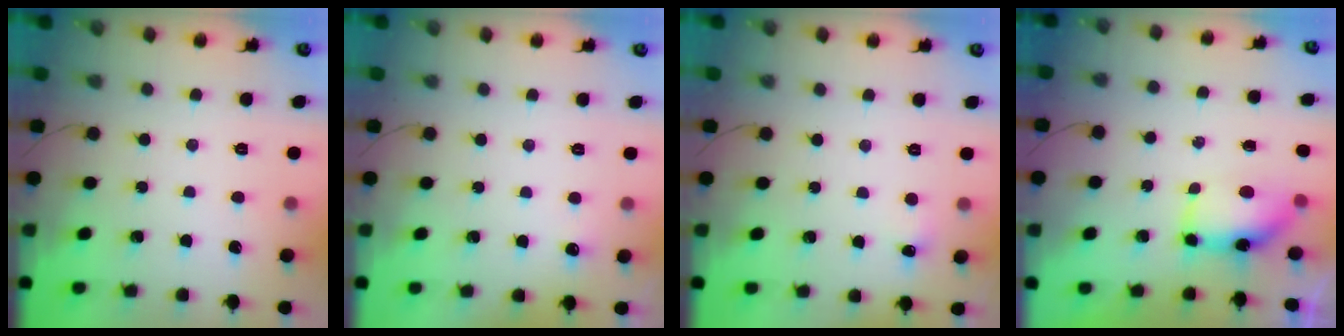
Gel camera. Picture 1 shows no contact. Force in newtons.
{"total": 3.7, "press": 3.5, "slide": 1.2}
{"total": 3.8, "press": 3.6, "slide": 1.1}
{"total": 7.3, "press": 7.2, "slide": 1.1}